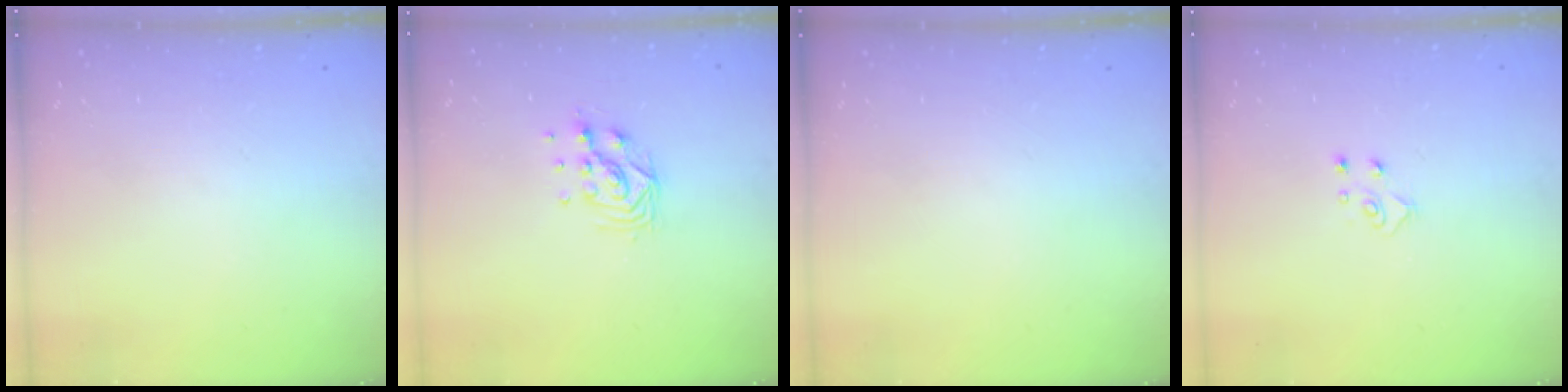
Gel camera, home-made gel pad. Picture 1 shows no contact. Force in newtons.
{"total": 8.8, "press": 8.8, "slide": 0.6}
{"total": 0.0}
{"total": 4.8, "press": 4.8, "slide": 0.5}